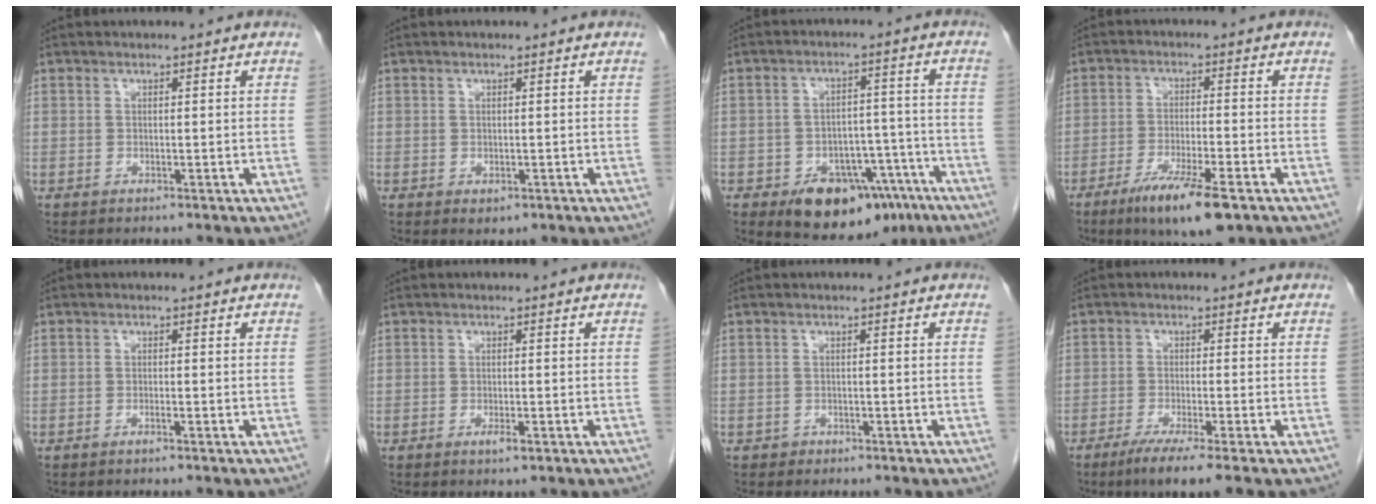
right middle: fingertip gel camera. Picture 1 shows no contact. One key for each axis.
{"total": 1.0, "fx": -0.3, "fy": 0.7, "fz": 0.7, "tx": -0.010, "ty": -0.002, "tz": 0.001}
{"total": 13.1, "fx": -8.1, "fy": 7.3, "fz": 7.1, "tx": -0.077, "ty": 0.019, "tz": -0.112}
{"total": 9.6, "fx": -5.9, "fy": 1.1, "fz": 7.5, "tx": -0.132, "ty": -0.021, "tz": -0.096}
{"total": 0.7, "fx": -0.5, "fy": -0.1, "fz": 0.5, "tx": -0.011, "ty": 0.000, "tz": -0.008}
{"total": 1.3, "fx": -0.7, "fy": 0.2, "fz": 1.1, "tx": -0.021, "ty": -0.002, "tz": -0.011}
{"total": 0.8, "fx": -0.5, "fy": 0.6, "fz": 0.0, "tx": -0.003, "ty": 0.003, "tz": -0.010}
{"total": 5.6, "fx": -3.8, "fy": -0.5, "fz": 4.1, "tx": -0.071, "ty": -0.016, "tz": -0.068}